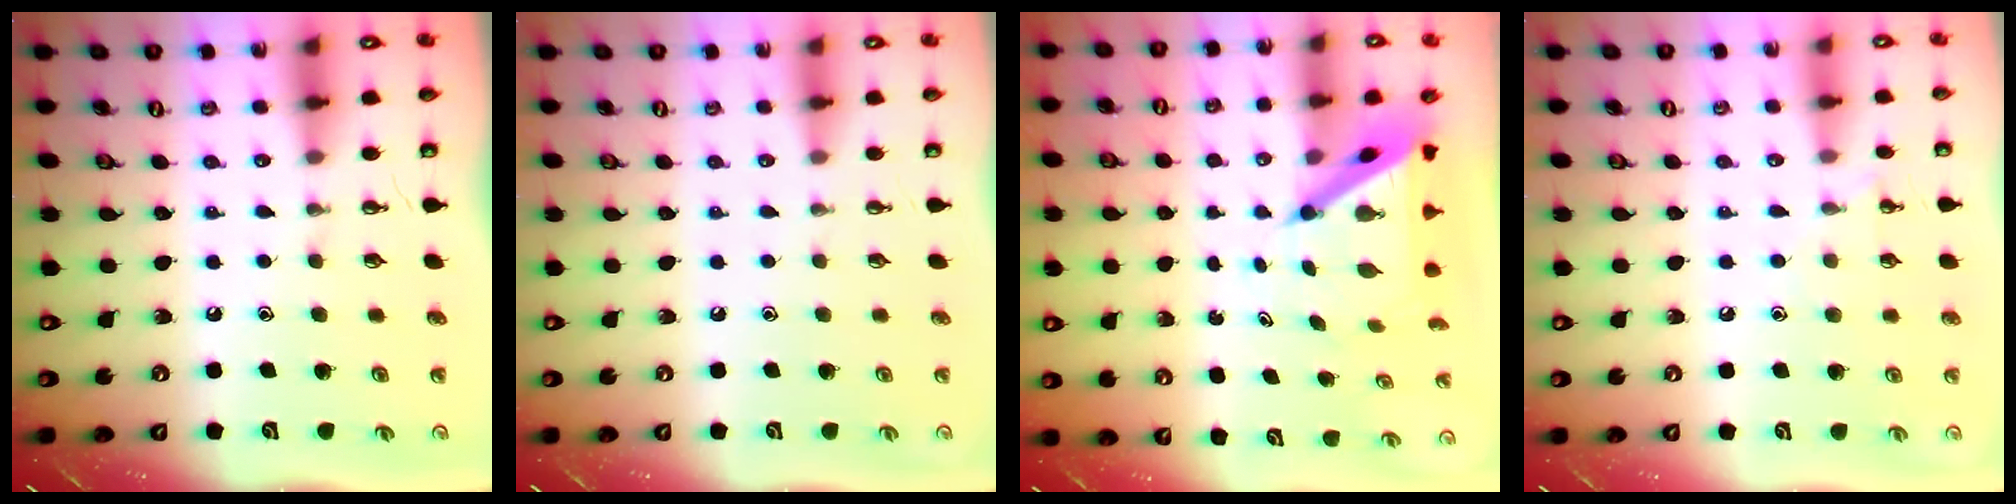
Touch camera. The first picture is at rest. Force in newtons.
{"total": 0.0}
{"total": 6.5, "press": 6.5, "slide": 0.6}
{"total": 5.7, "press": 5.7, "slide": 0.8}